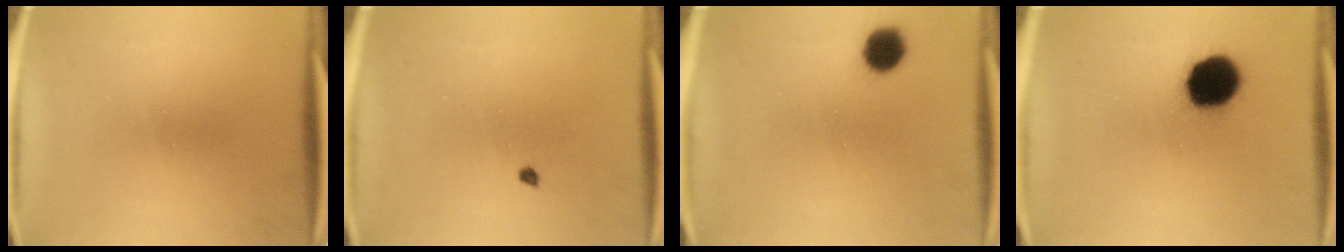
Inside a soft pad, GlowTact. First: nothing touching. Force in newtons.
{"total": 0.6}
{"total": 5.9}
{"total": 14.1}